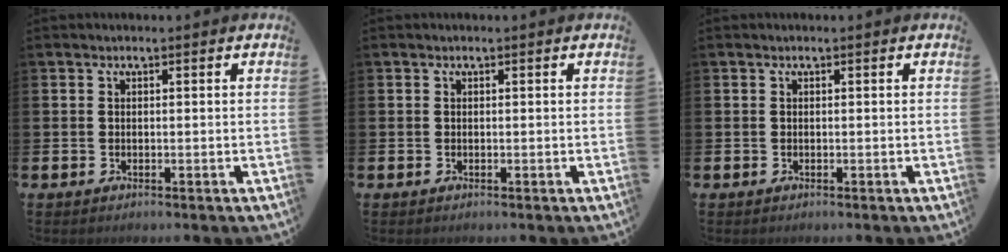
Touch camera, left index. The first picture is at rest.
{"total": 0.0}
{"total": 0.0}